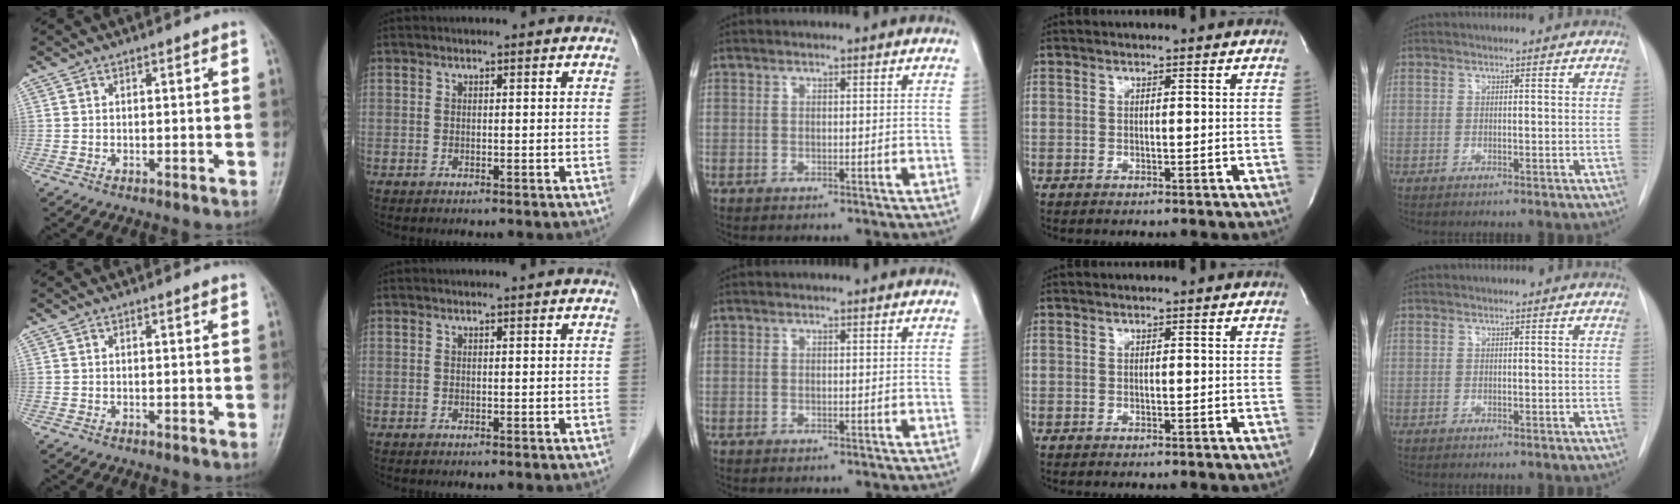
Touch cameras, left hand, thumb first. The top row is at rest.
{"thumb": {"total": 0.7, "force": [0.6, 0.0, 0.3], "torque": [-0.008, -0.001, 0.007]}, "index": {"total": 0.6, "force": [0.6, -0.1, 0.1], "torque": [-0.007, -0.001, 0.010]}}